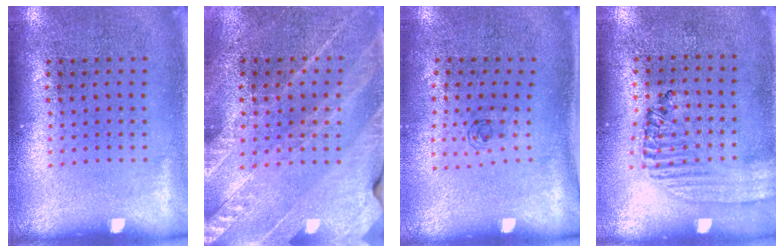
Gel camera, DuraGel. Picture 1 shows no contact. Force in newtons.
{"total": 2.6, "press": 2.5, "slide": 0.4}
{"total": 0.5, "press": 0.3, "slide": 0.5}
{"total": 1.4, "press": 1.2, "slide": 0.6}